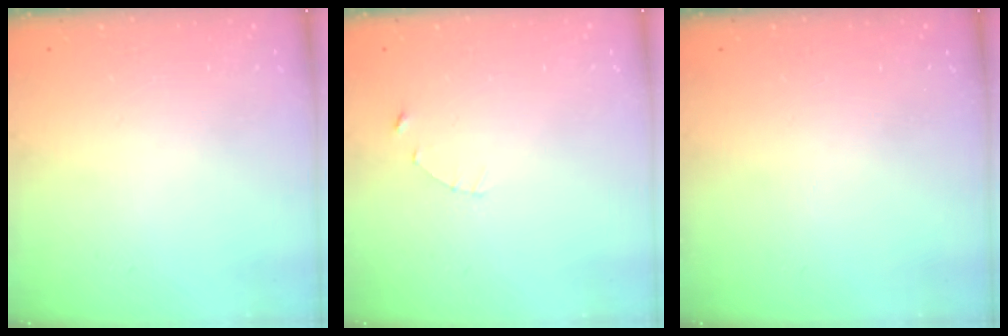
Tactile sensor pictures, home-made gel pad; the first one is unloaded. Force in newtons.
{"total": 1.0, "press": 1.0, "slide": 0.2}
{"total": 0.0}